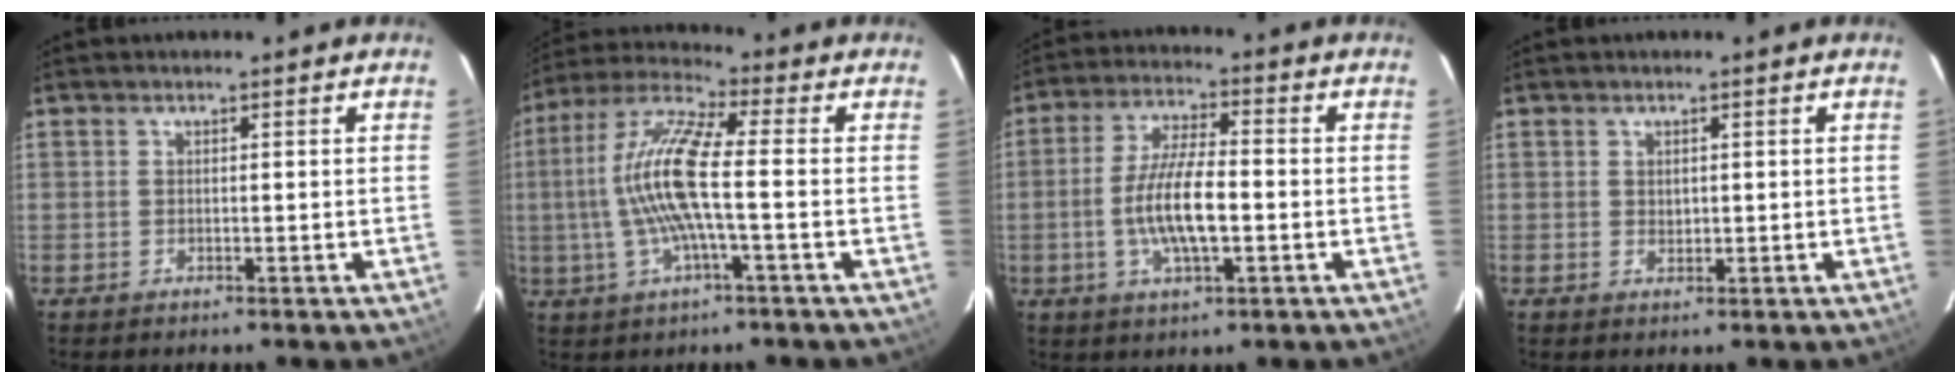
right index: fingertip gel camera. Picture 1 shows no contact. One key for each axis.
{"total": 12.9, "fx": -0.9, "fy": 1.7, "fz": 12.7, "tx": -0.254, "ty": 0.008, "tz": -0.022}
{"total": 10.0, "fx": -2.0, "fy": 2.9, "fz": 9.3, "tx": -0.185, "ty": -0.001, "tz": -0.037}
{"total": 1.1, "fx": 0.5, "fy": 1.0, "fz": 0.2, "tx": 0.000, "ty": 0.001, "tz": 0.011}